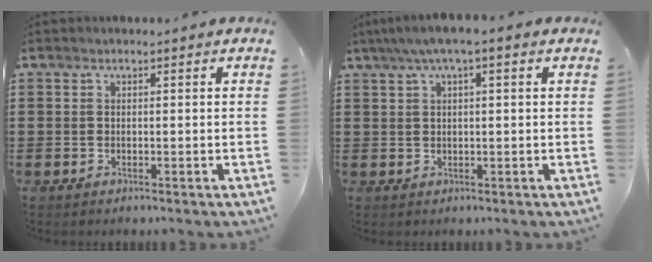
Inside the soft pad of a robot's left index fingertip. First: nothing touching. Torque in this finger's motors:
{"motor_torque": [1.09, -1.05, 0.28, 0.16]}